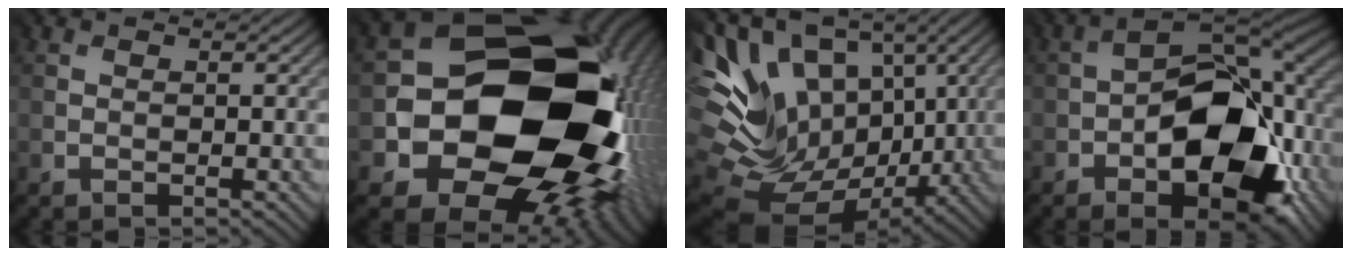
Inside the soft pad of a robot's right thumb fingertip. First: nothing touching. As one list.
[{"total": 20.2, "force": [-2.2, 15.9, 12.2], "torque": [-0.242, -0.058, -0.013]}, {"total": 17.8, "force": [2.3, 12.8, 12.2], "torque": [-0.261, -0.018, 0.076]}, {"total": 16.1, "force": [-4.0, 8.9, 12.9], "torque": [-0.200, -0.020, -0.062]}]